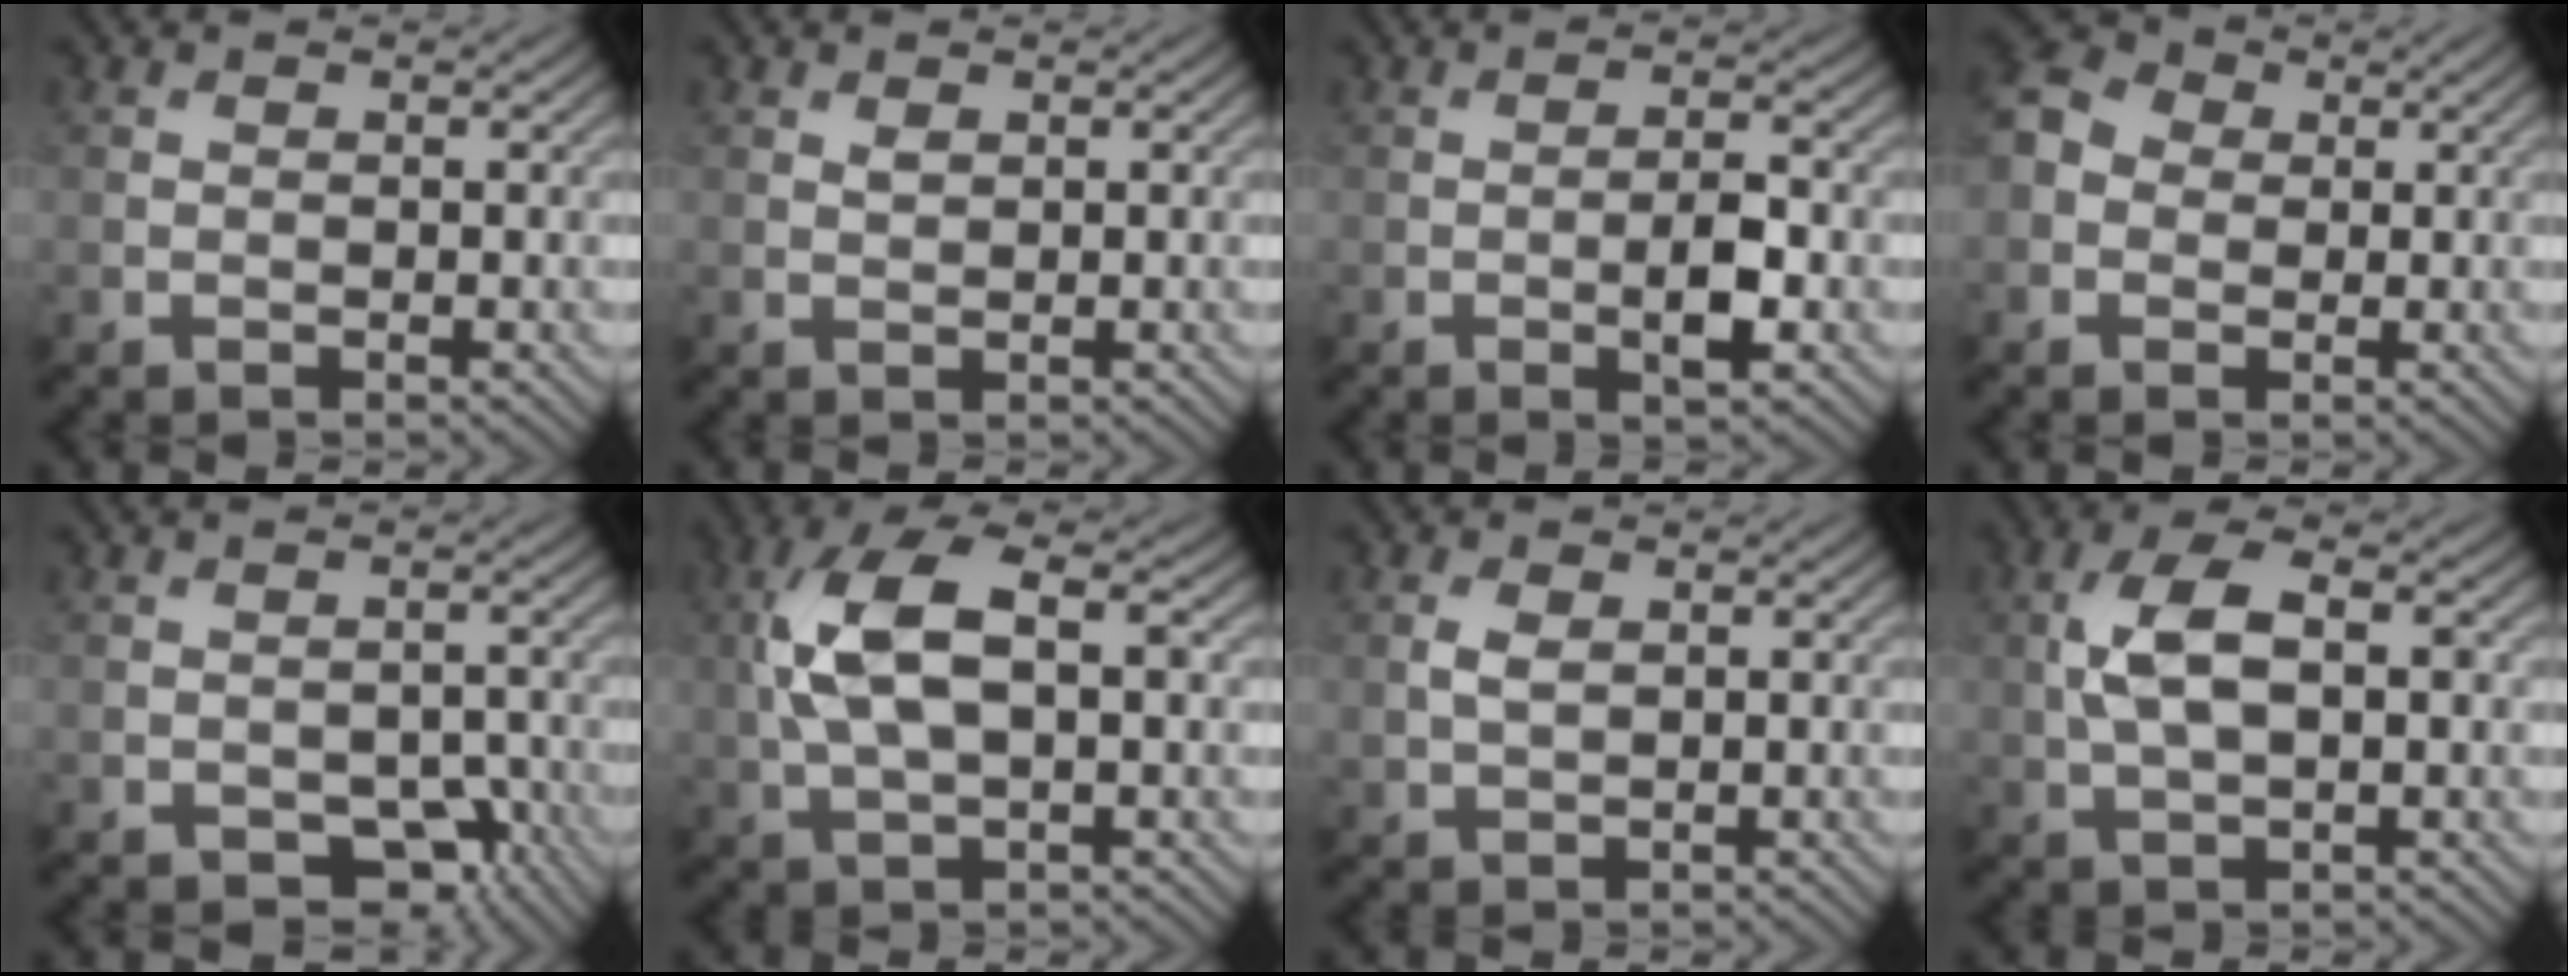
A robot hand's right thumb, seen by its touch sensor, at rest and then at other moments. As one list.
[{"total": 0.7, "force": [0.5, 0.3, 0.4], "torque": [-0.011, -0.001, 0.010]}, {"total": 3.6, "force": [-1.0, 1.0, 3.3], "torque": [-0.060, 0.000, -0.020]}, {"total": 5.4, "force": [-0.1, 4.7, 2.7], "torque": [-0.074, 0.006, -0.012]}, {"total": 5.6, "force": [-3.0, 3.7, 3.0], "torque": [-0.038, 0.001, -0.041]}, {"total": 9.9, "force": [1.0, 4.7, 8.7], "torque": [-0.193, 0.016, 0.016]}, {"total": 2.2, "force": [0.5, 1.3, 1.7], "torque": [-0.044, 0.001, 0.013]}, {"total": 6.7, "force": [0.6, 3.1, 5.9], "torque": [-0.127, 0.010, 0.009]}]